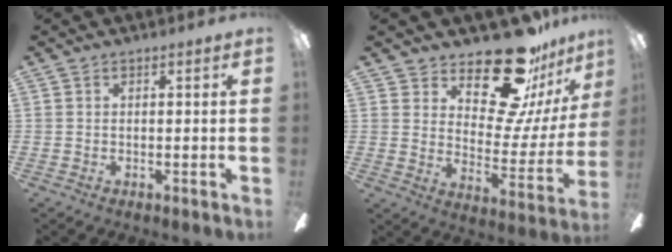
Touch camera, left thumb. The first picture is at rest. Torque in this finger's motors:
{"motor_torque": [1.37, 0.78, 0.91, -0.78, 0.01]}